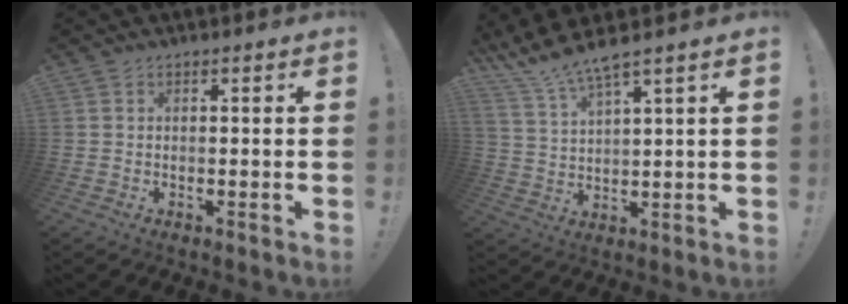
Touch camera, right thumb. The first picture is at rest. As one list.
[{"total": 7.0, "force": [6.1, -0.1, 3.5], "torque": [-0.082, -0.038, 0.112]}]